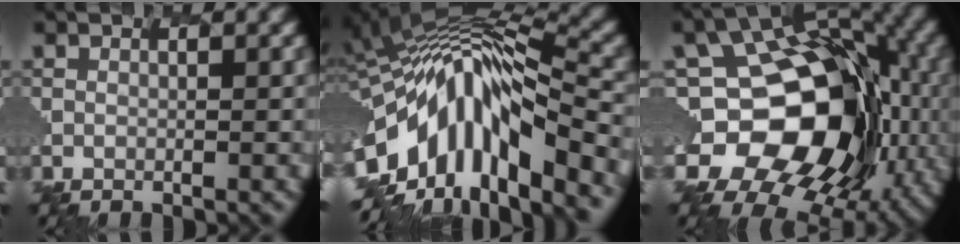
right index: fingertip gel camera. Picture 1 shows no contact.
{"total": 11.7, "force": [-5.3, 4.9, 9.2], "torque": [-0.179, 0.023, -0.085]}
{"total": 14.1, "force": [-1.6, 10.9, 8.7], "torque": [-0.143, -0.006, -0.023]}